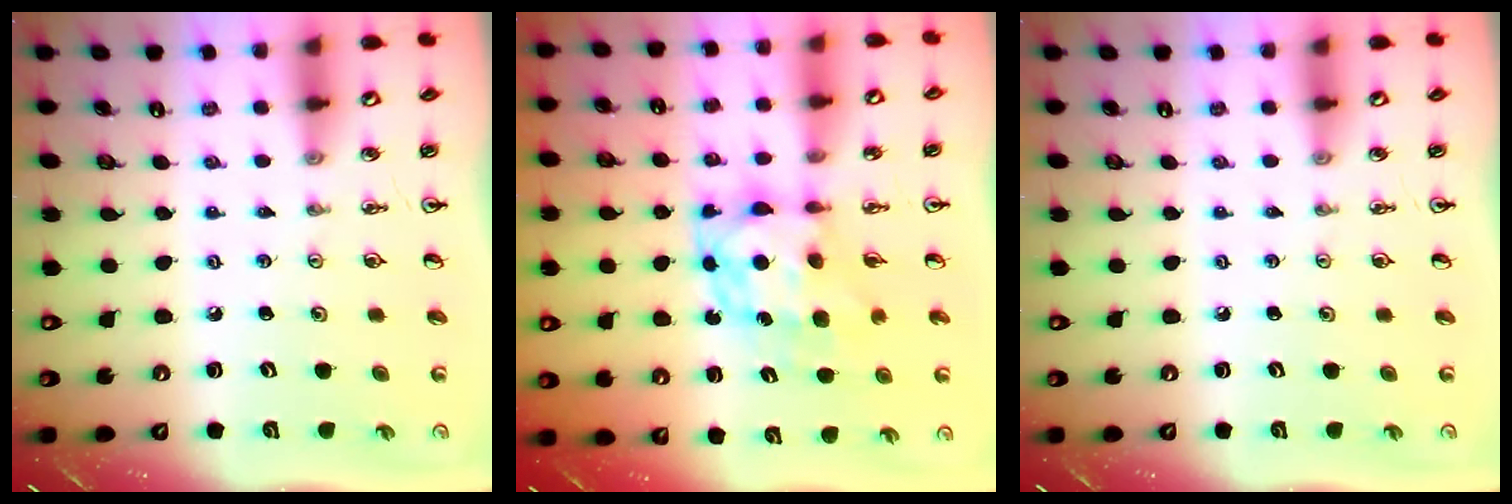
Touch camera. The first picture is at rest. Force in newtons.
{"total": 8.1, "press": 8.0, "slide": 0.6}
{"total": 0.0}